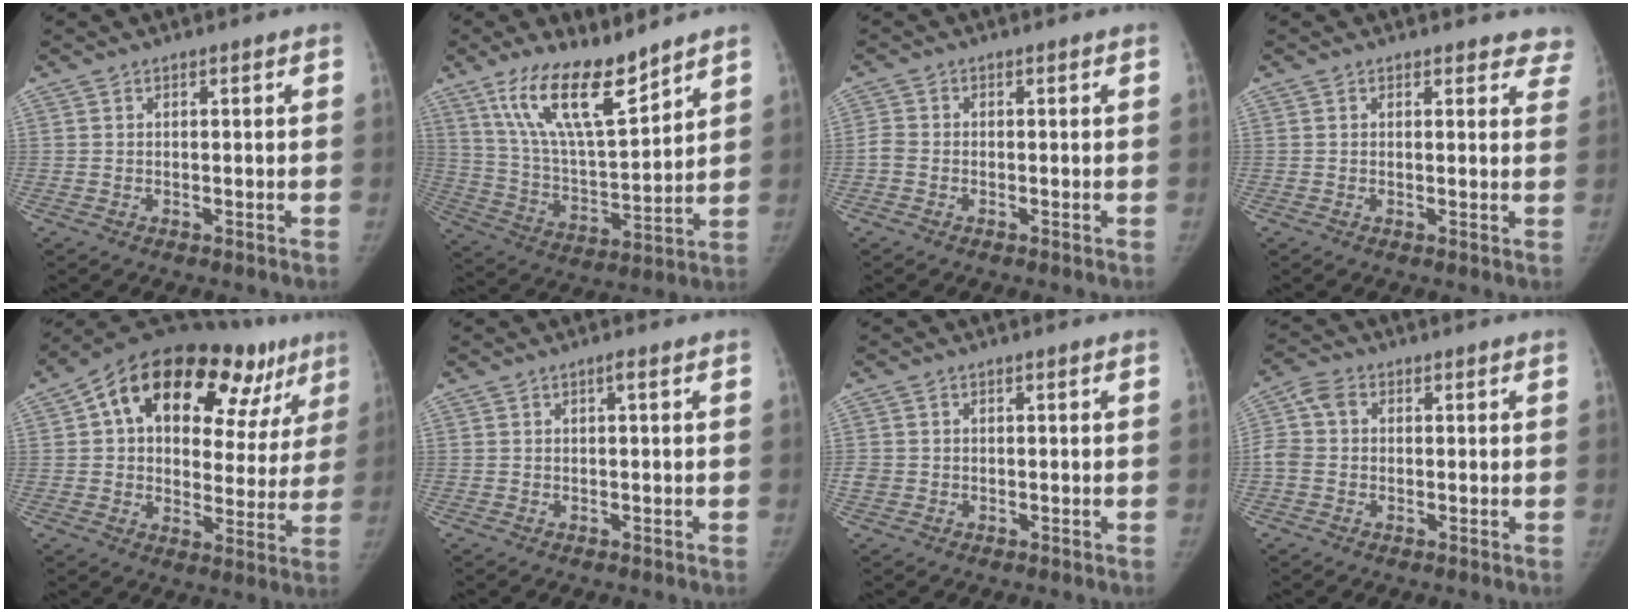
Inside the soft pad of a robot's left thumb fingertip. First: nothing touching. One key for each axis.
{"total": 15.7, "fx": 11.0, "fy": 4.5, "fz": 10.3, "tx": -0.166, "ty": -0.063, "tz": 0.217}
{"total": 1.9, "fx": -0.7, "fy": 1.4, "fz": 1.0, "tx": -0.019, "ty": 0.002, "tz": -0.023}
{"total": 5.3, "fx": 4.7, "fy": 2.4, "fz": -0.1, "tx": 0.055, "ty": -0.018, "tz": 0.024}
{"total": 27.5, "fx": 13.0, "fy": 14.5, "fz": 19.5, "tx": -0.243, "ty": 0.032, "tz": 0.193}
{"total": 0.6, "fx": 0.1, "fy": 0.1, "fz": 0.6, "tx": -0.012, "ty": 0.001, "tz": -0.001}
{"total": 1.8, "fx": -0.3, "fy": 1.6, "fz": 0.6, "tx": -0.004, "ty": 0.004, "tz": -0.006}
{"total": 5.3, "fx": 0.1, "fy": 4.3, "fz": 3.2, "tx": -0.067, "ty": 0.015, "tz": -0.005}